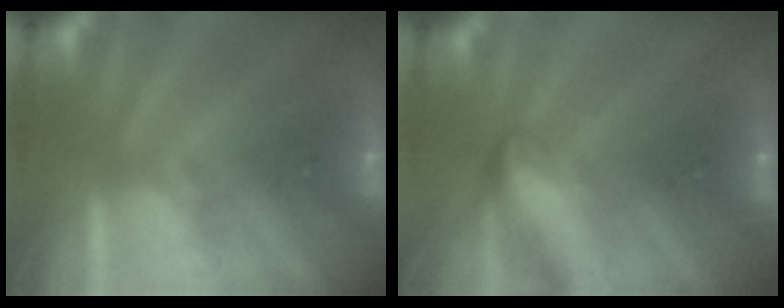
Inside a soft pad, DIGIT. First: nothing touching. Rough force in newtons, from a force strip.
{"total": 7.6}